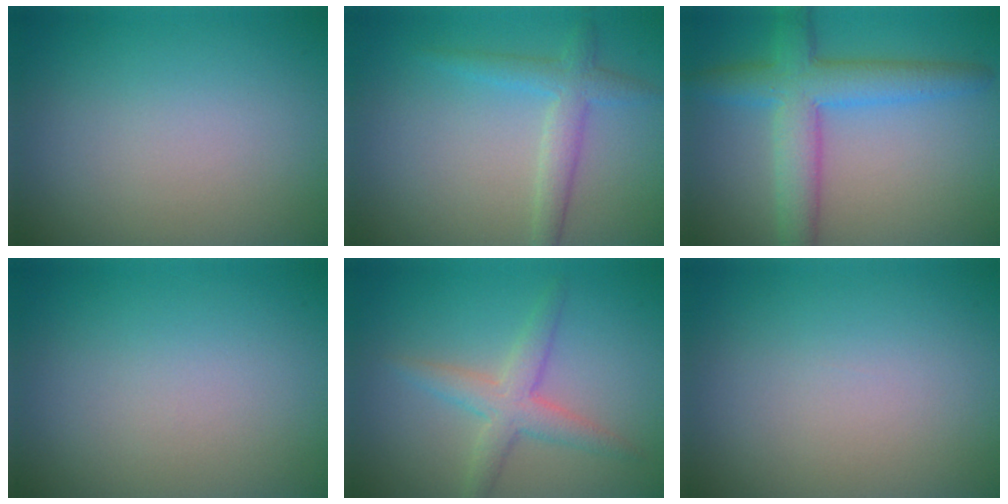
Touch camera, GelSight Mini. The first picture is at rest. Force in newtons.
{"total": 2.8, "press": 2.8, "slide": 0.1}
{"total": 6.1, "press": 6.1, "slide": 0.2}
{"total": 0.0}
{"total": 3.2, "press": 3.2, "slide": 0.1}
{"total": 0.0}